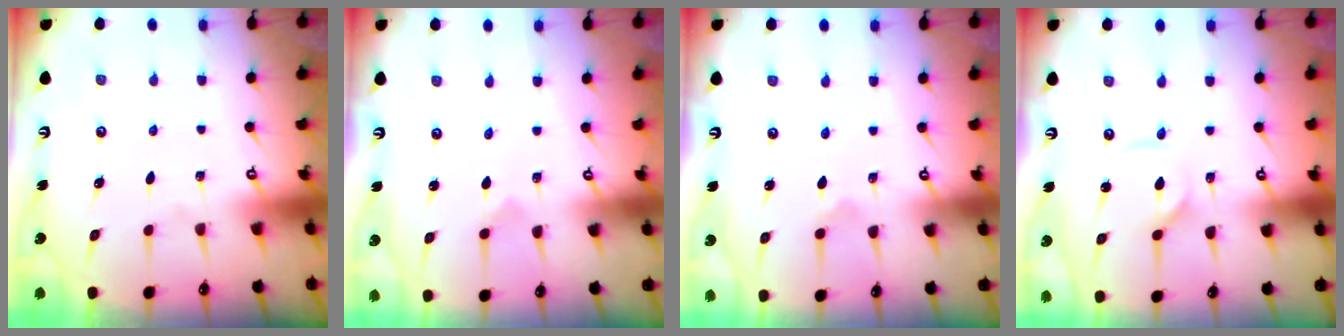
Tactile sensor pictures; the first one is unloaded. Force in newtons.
{"total": 0.0}
{"total": 2.3, "press": 2.3, "slide": 0.2}
{"total": 2.0, "press": 2.0, "slide": 0.3}